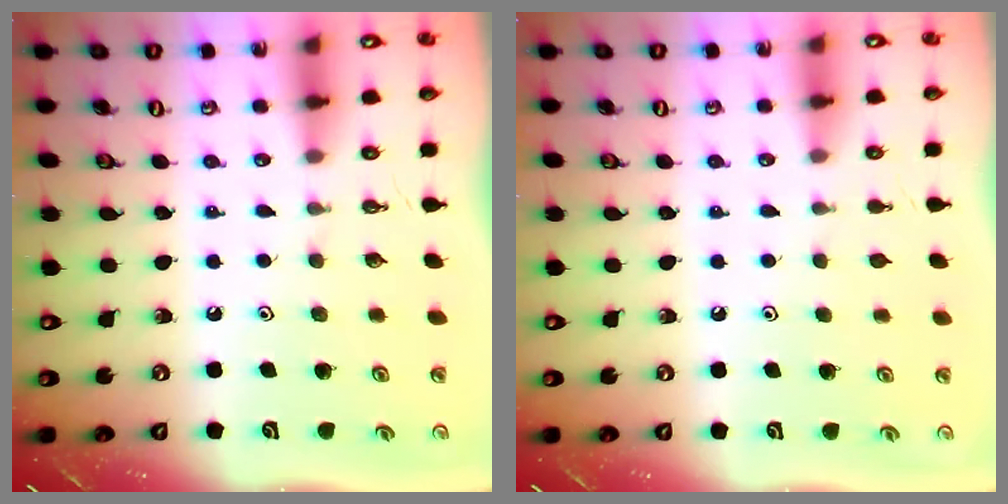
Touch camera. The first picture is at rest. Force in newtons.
{"total": 0.8, "press": 0.7, "slide": 0.3}